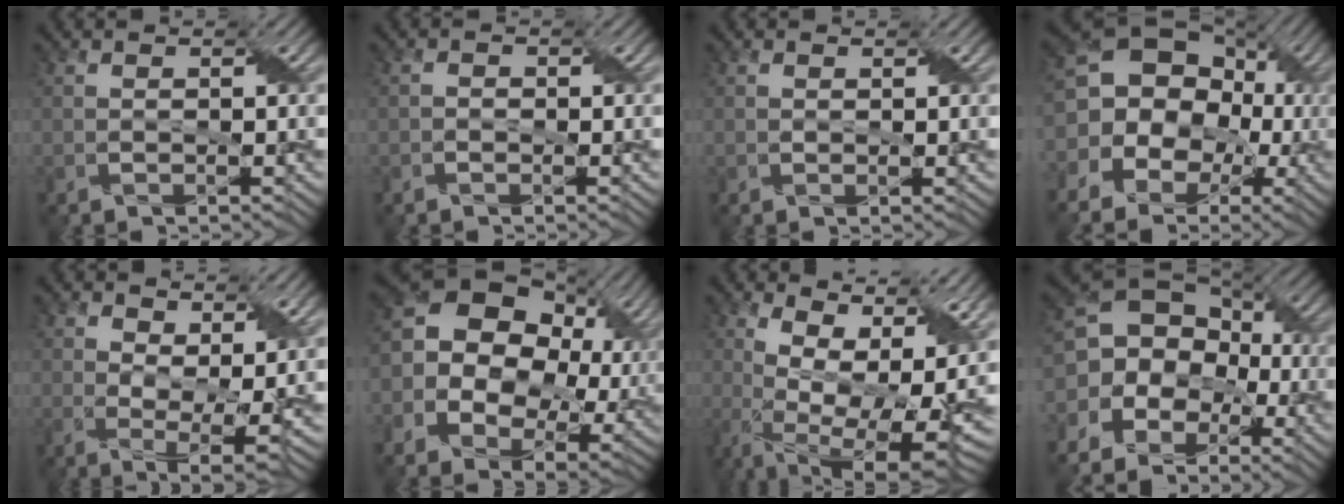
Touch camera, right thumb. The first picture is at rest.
{"total": 0.7, "force": [-0.4, 0.5, 0.3], "torque": [-0.005, 0.001, -0.007]}
{"total": 0.7, "force": [0.4, 0.4, 0.5], "torque": [-0.010, 0.001, 0.007]}
{"total": 17.0, "force": [-0.5, 14.4, 9.0], "torque": [-0.220, 0.012, -0.026]}
{"total": 5.4, "force": [2.2, 2.5, 4.3], "torque": [-0.092, -0.008, 0.039]}
{"total": 16.6, "force": [1.7, 12.4, 11.0], "torque": [-0.228, -0.006, 0.039]}
{"total": 15.7, "force": [2.2, 7.5, 13.6], "torque": [-0.221, -0.002, 0.057]}
{"total": 12.8, "force": [-2.4, 10.2, 7.4], "torque": [-0.155, 0.000, -0.058]}